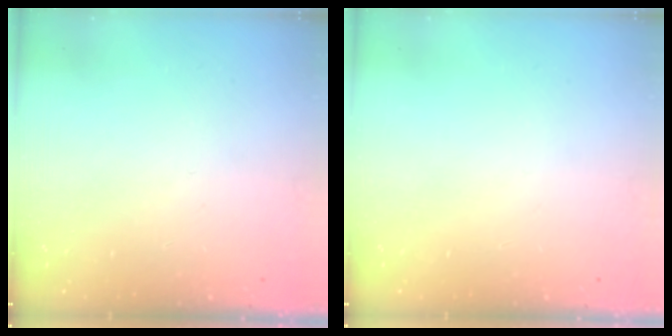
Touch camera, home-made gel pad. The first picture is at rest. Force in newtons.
{"total": 0.0}